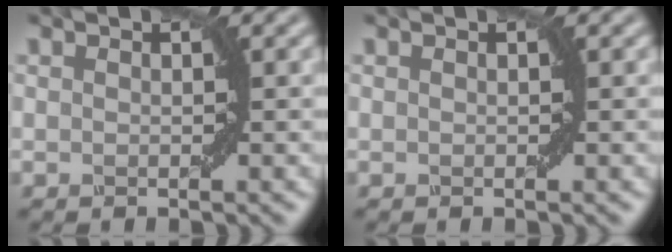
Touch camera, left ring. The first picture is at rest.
{"total": 0.0}